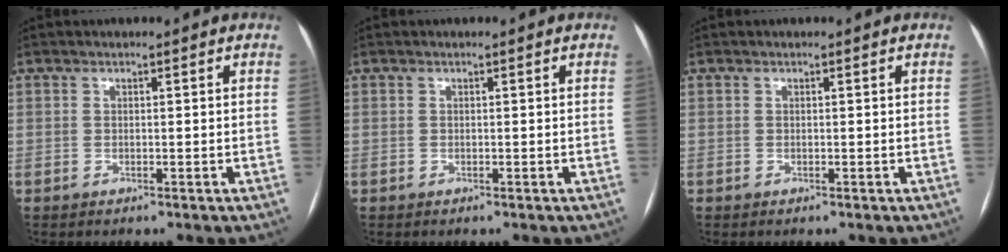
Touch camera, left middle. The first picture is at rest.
{"total": 0.0}
{"total": 0.0}